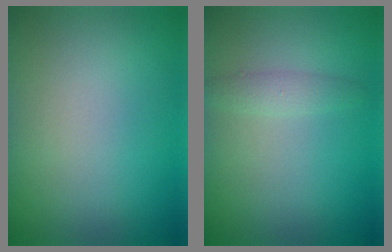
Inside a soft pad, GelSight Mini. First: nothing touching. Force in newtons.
{"total": 1.4, "press": 1.4, "slide": 0.0}